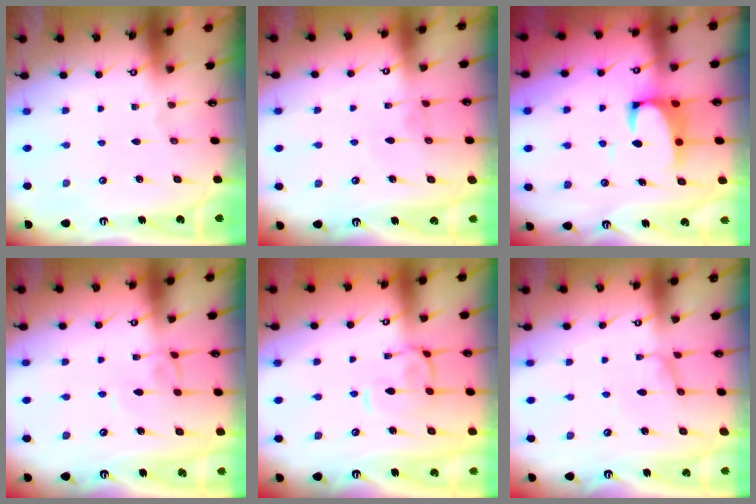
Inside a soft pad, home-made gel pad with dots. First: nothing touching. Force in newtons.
{"total": 1.8, "press": 1.8, "slide": 0.2}
{"total": 3.7, "press": 3.6, "slide": 1.0}
{"total": 2.7, "press": 2.7, "slide": 0.2}
{"total": 2.1, "press": 2.0, "slide": 0.7}
{"total": 0.6, "press": 0.4, "slide": 0.5}